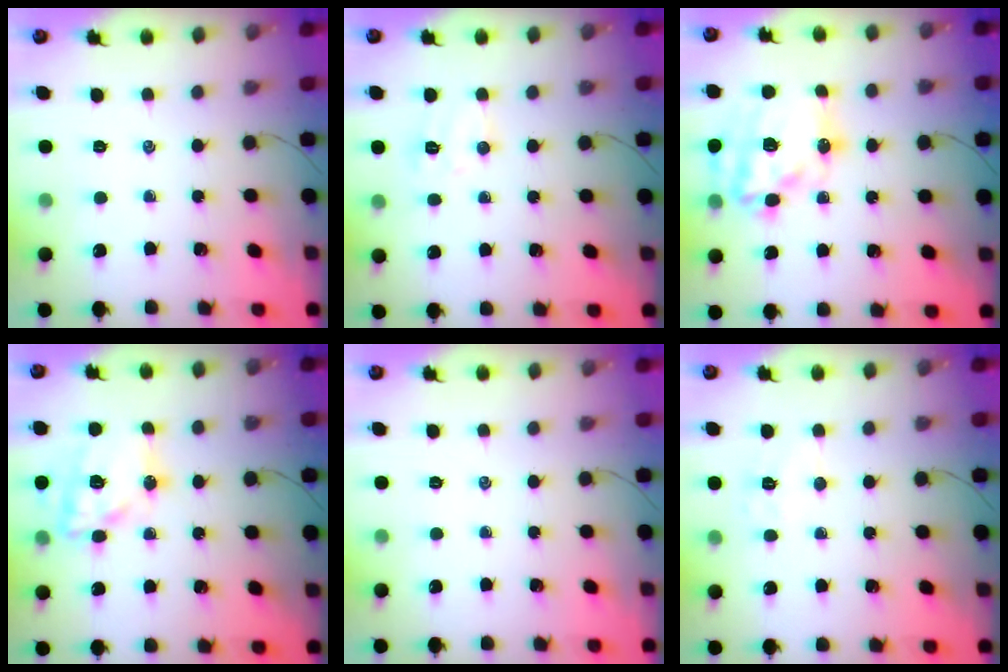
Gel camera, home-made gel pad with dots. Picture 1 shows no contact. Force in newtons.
{"total": 6.0, "press": 5.9, "slide": 1.1}
{"total": 20.2, "press": 19.8, "slide": 4.2}
{"total": 15.4, "press": 15.3, "slide": 2.2}
{"total": 0.0}
{"total": 6.2, "press": 6.1, "slide": 1.1}